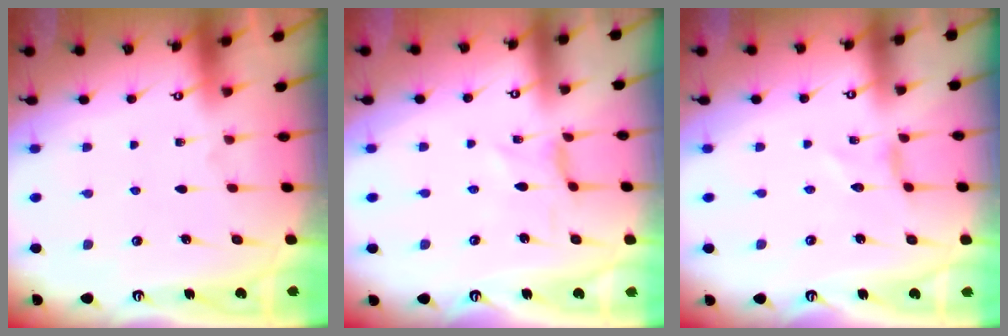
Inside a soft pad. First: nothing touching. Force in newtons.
{"total": 0.0}
{"total": 0.0}